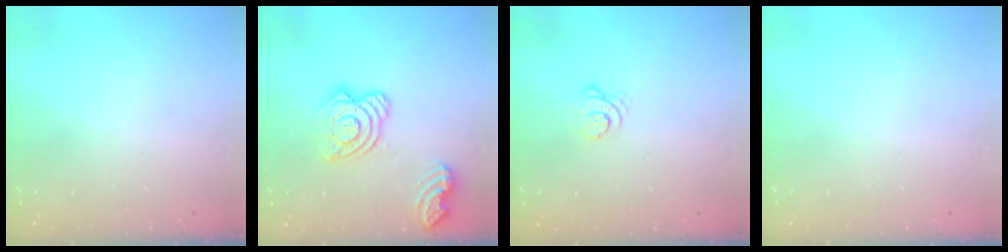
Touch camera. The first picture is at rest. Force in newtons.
{"total": 16.1, "press": 16.1, "slide": 1.5}
{"total": 3.2, "press": 3.1, "slide": 0.4}
{"total": 0.0}